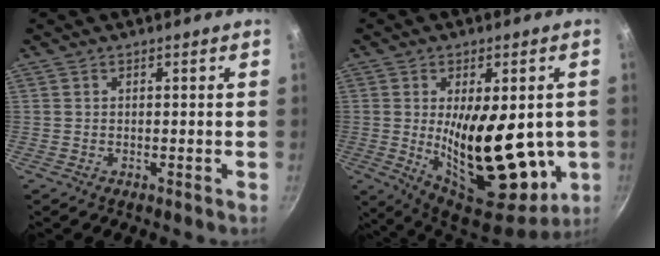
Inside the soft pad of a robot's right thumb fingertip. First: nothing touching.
{"total": 22.3, "force": [-1.3, 10.6, 19.6], "torque": [-0.274, -0.029, -0.001]}